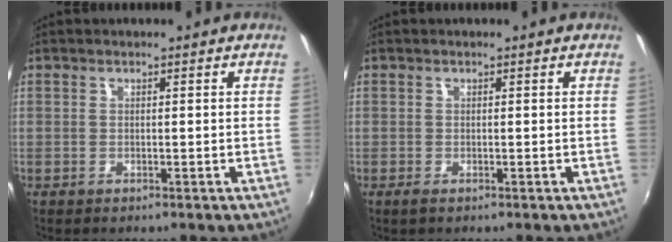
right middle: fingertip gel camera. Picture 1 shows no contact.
{"total": 0.7, "force": [-0.3, 0.2, 0.6], "torque": [-0.012, -0.002, -0.007]}